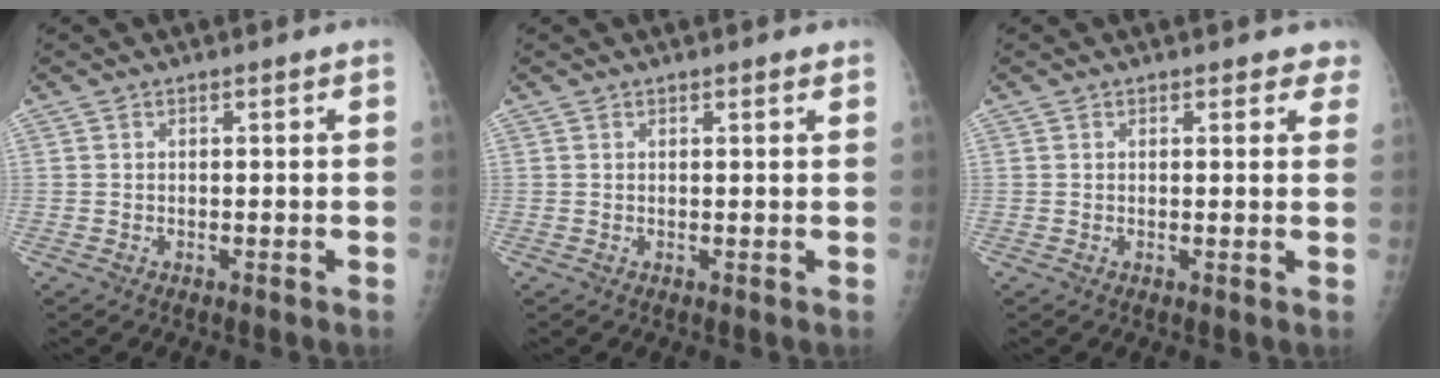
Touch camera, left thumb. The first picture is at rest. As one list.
[{"total": 0.8, "force": [0.6, 0.2, 0.4], "torque": [-0.003, -0.003, 0.007]}, {"total": 2.6, "force": [2.1, 1.3, 0.8], "torque": [0.022, -0.008, 0.012]}]